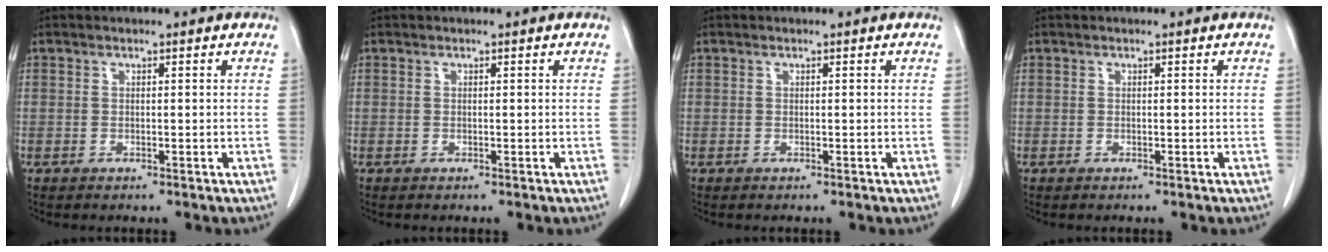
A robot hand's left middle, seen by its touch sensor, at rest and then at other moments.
{"total": 0.0}
{"total": 0.0}
{"total": 0.0}